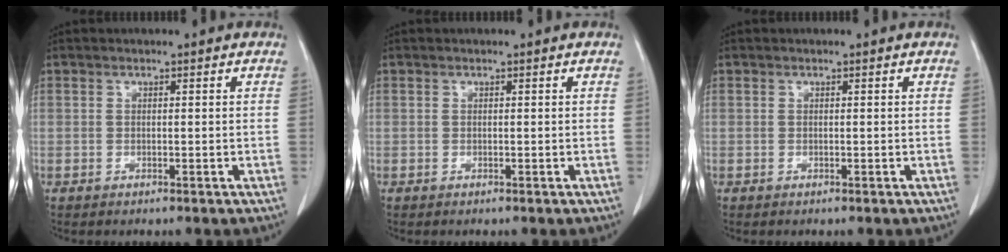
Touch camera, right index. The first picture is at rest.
{"total": 0.0}
{"total": 0.0}